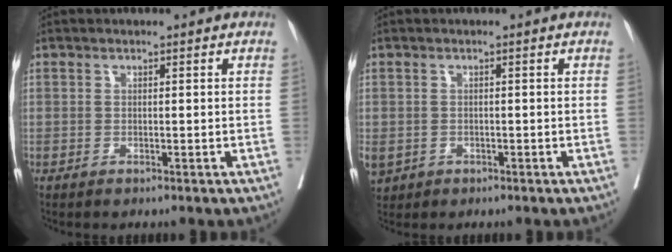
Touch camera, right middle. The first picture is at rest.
{"total": 4.2, "force": [-1.8, 3.4, 1.6], "torque": [-0.050, -0.004, -0.024]}